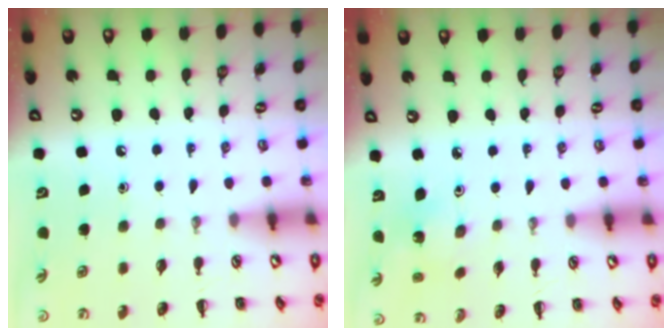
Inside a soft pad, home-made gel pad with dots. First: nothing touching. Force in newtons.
{"total": 3.0, "press": 2.8, "slide": 1.0}